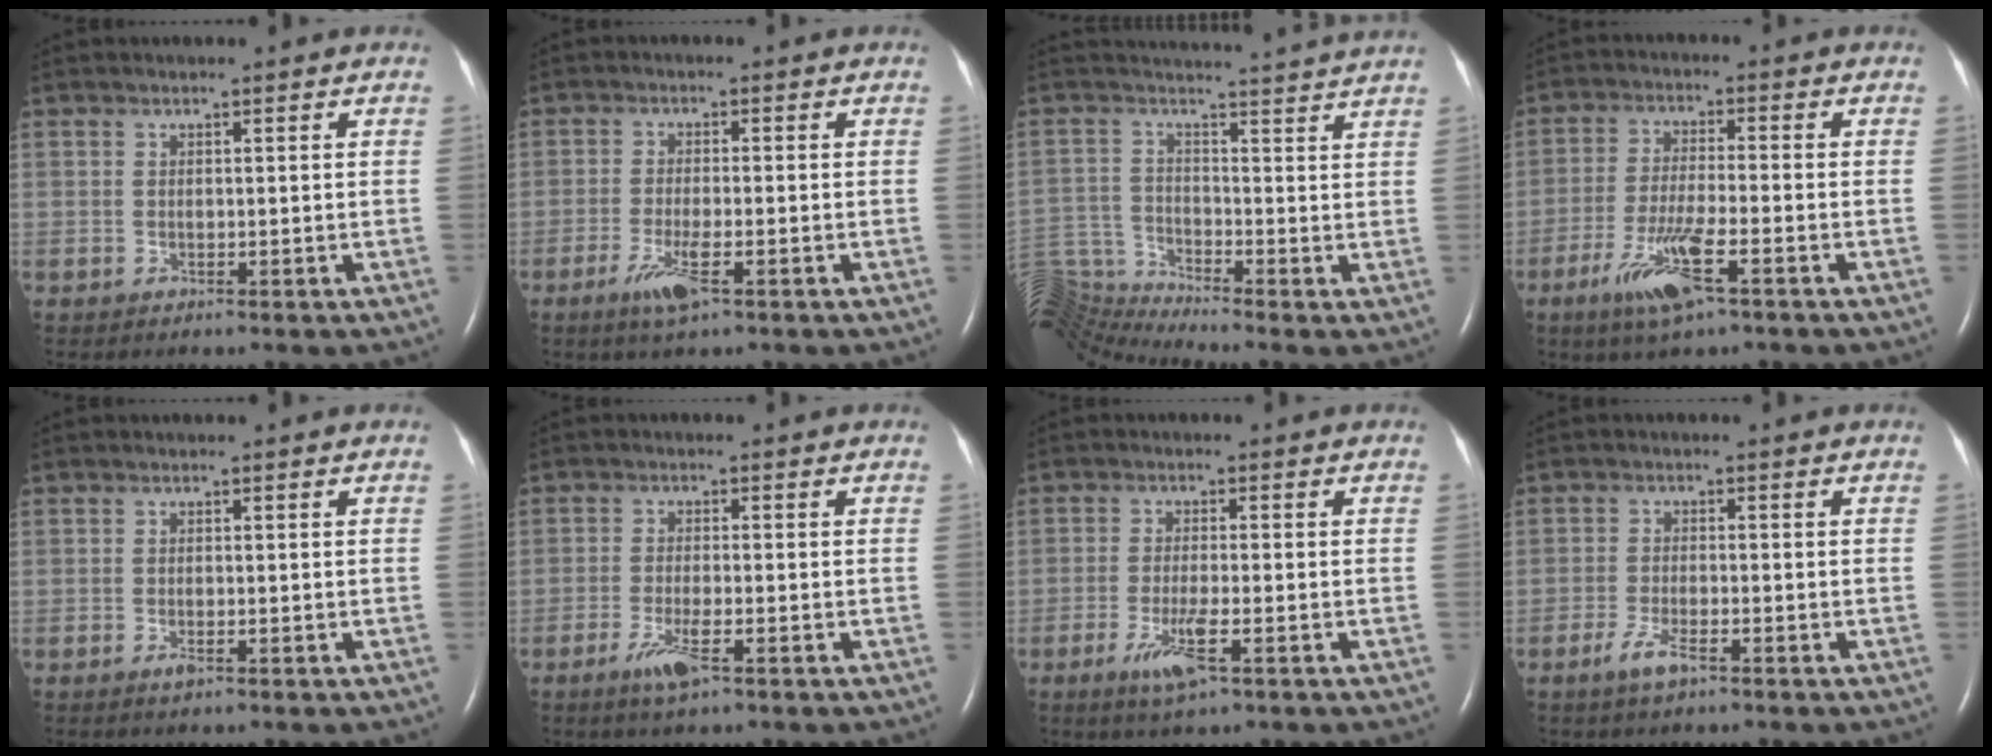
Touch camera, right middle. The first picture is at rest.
{"total": 4.4, "force": [-2.4, 0.5, 3.6], "torque": [-0.081, -0.009, -0.046]}
{"total": 2.8, "force": [0.2, -1.3, 2.5], "torque": [-0.068, 0.058, 0.009]}
{"total": 8.3, "force": [-4.5, 0.8, 7.0], "torque": [-0.146, -0.017, -0.081]}
{"total": 0.9, "force": [-0.6, 0.2, 0.7], "torque": [-0.018, -0.002, -0.009]}
{"total": 4.1, "force": [-2.3, 0.4, 3.4], "torque": [-0.075, -0.008, -0.045]}
{"total": 4.9, "force": [-2.5, 0.4, 4.2], "torque": [-0.090, -0.011, -0.046]}
{"total": 3.2, "force": [-2.0, 0.5, 2.4], "torque": [-0.058, -0.003, -0.038]}